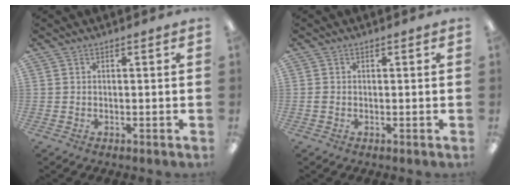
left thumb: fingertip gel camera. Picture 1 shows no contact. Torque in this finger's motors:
{"motor_torque": [-0.17, 0.09, 0.13, -0.28, 0.07]}